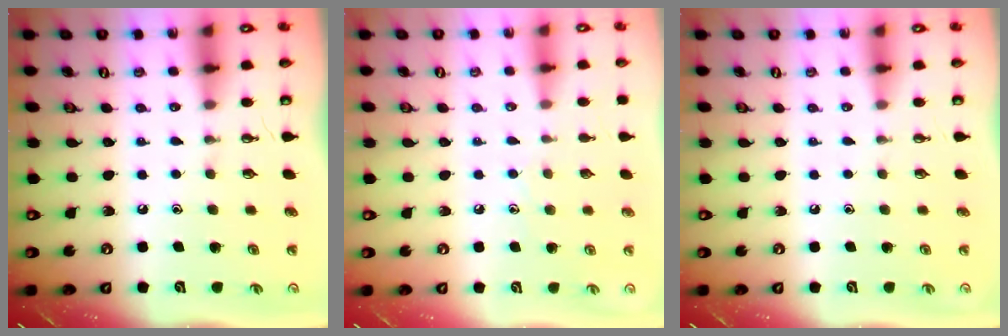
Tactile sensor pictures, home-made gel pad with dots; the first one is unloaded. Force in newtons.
{"total": 5.9, "press": 5.9, "slide": 0.6}
{"total": 0.0}